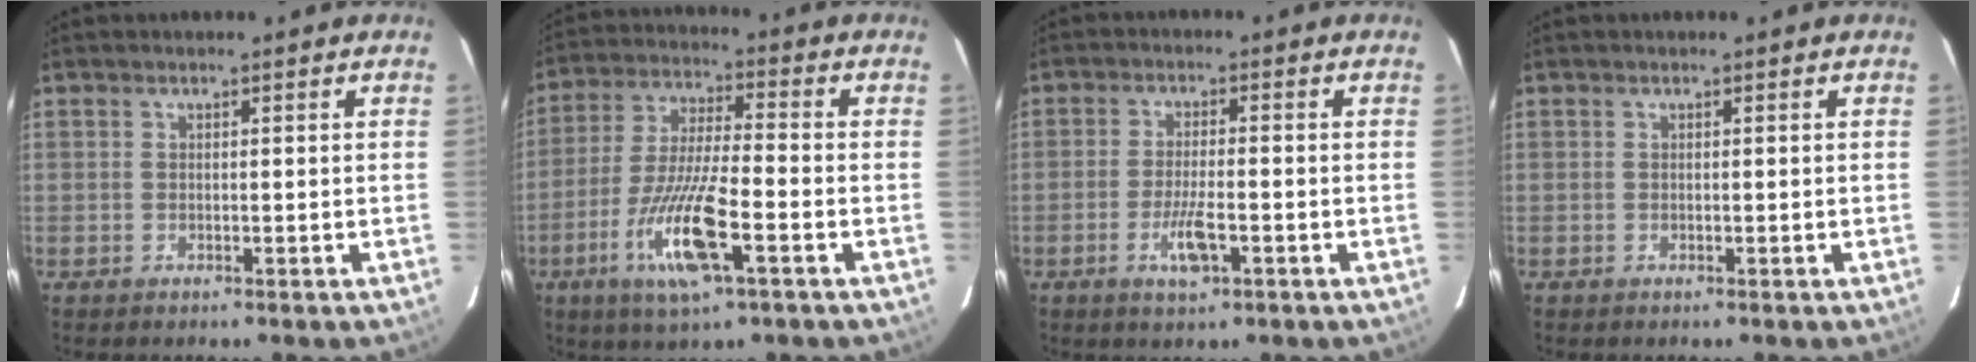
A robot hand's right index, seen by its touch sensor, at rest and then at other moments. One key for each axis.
{"total": 13.0, "fx": -5.2, "fy": 1.6, "fz": 11.8, "tx": -0.235, "ty": -0.020, "tz": -0.095}
{"total": 4.8, "fx": -1.9, "fy": 1.0, "fz": 4.3, "tx": -0.085, "ty": -0.004, "tz": -0.032}
{"total": 0.0}